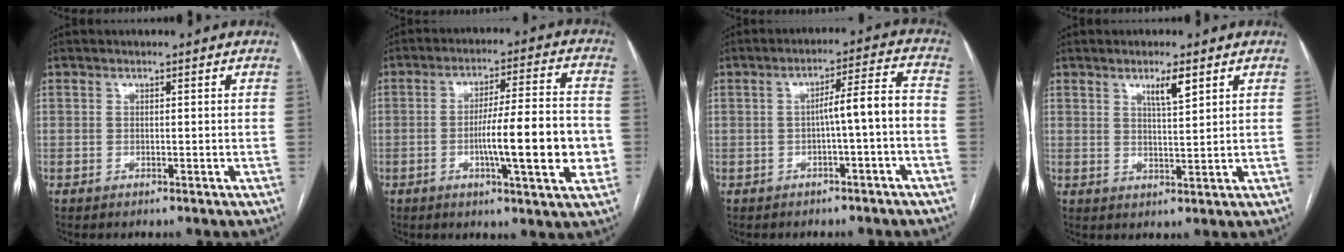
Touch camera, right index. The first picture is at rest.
{"total": 13.8, "force": [-2.7, 1.2, 13.4], "torque": [-0.208, 0.004, -0.041]}
{"total": 6.0, "force": [-1.5, 0.0, 5.8], "torque": [-0.085, 0.023, -0.018]}
{"total": 3.9, "force": [2.3, 0.5, 3.1], "torque": [-0.053, -0.004, 0.041]}